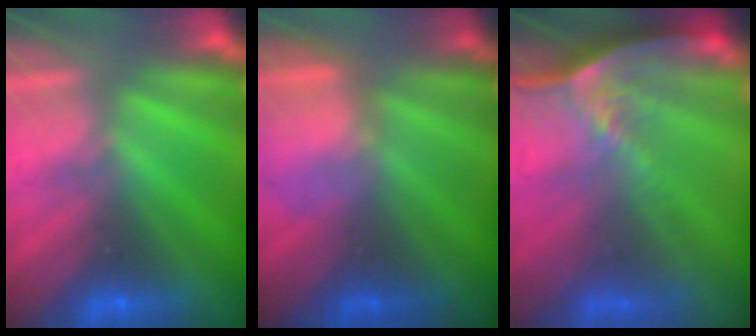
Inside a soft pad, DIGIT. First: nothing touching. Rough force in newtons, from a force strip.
{"total": 3.5}
{"total": 7.3}